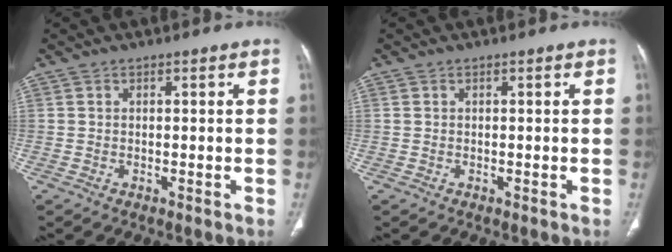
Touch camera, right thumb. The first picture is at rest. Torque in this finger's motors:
{"motor_torque": [0.22, 0.03, -0.22, 0.11, 0.01]}